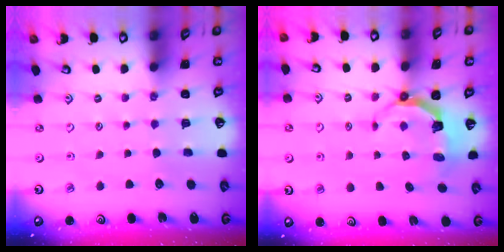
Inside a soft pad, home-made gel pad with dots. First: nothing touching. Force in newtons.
{"total": 5.1, "press": 3.6, "slide": 3.6}